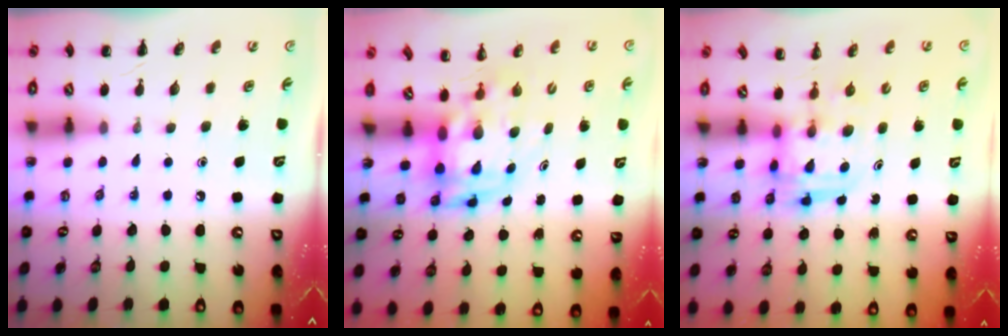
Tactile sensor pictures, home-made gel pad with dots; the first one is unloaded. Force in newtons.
{"total": 4.2, "press": 4.1, "slide": 1.0}
{"total": 3.0, "press": 3.0, "slide": 0.3}